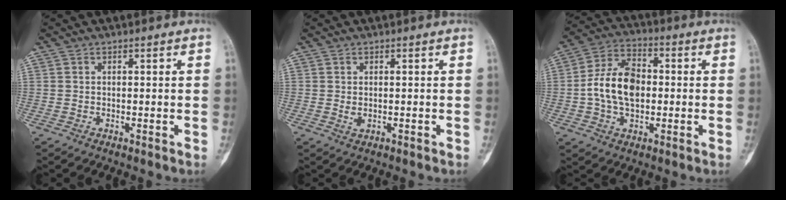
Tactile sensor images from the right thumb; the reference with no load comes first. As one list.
[{"total": 1.4, "force": [-0.1, 0.6, 1.3], "torque": [-0.024, 0.001, 0.004]}, {"total": 12.4, "force": [-0.4, 7.9, 9.5], "torque": [-0.163, 0.023, -0.014]}]